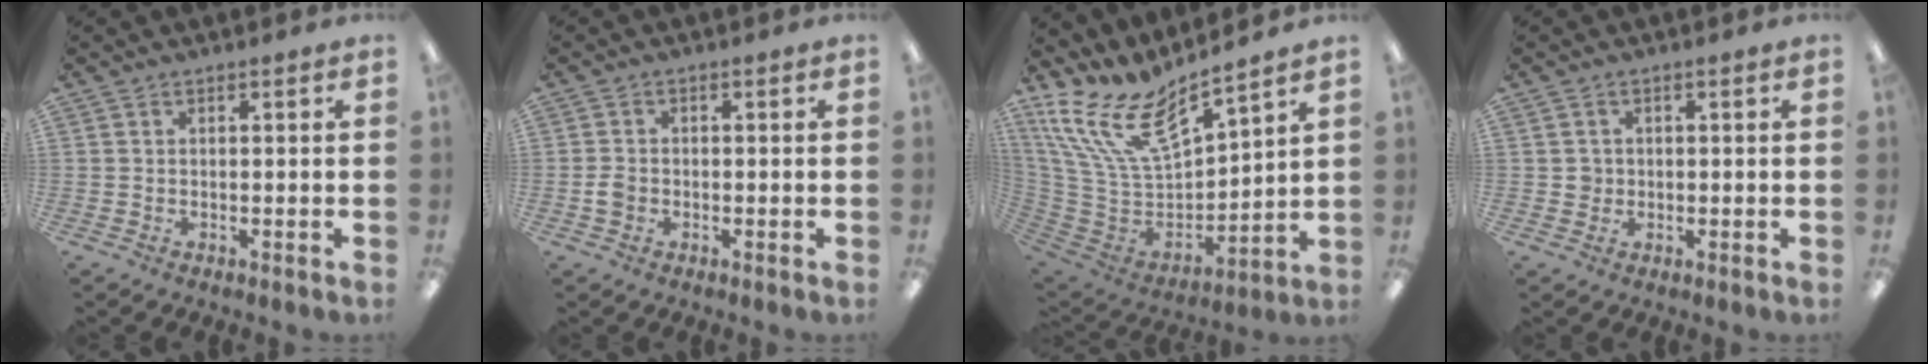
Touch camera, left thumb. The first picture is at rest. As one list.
[{"total": 2.4, "force": [-0.8, 1.9, 1.2], "torque": [-0.021, 0.004, -0.015]}, {"total": 19.1, "force": [12.2, 9.0, 11.6], "torque": [-0.234, -0.079, 0.220]}, {"total": 2.0, "force": [0.0, 2.0, 0.4], "torque": [-0.001, 0.002, -0.005]}]